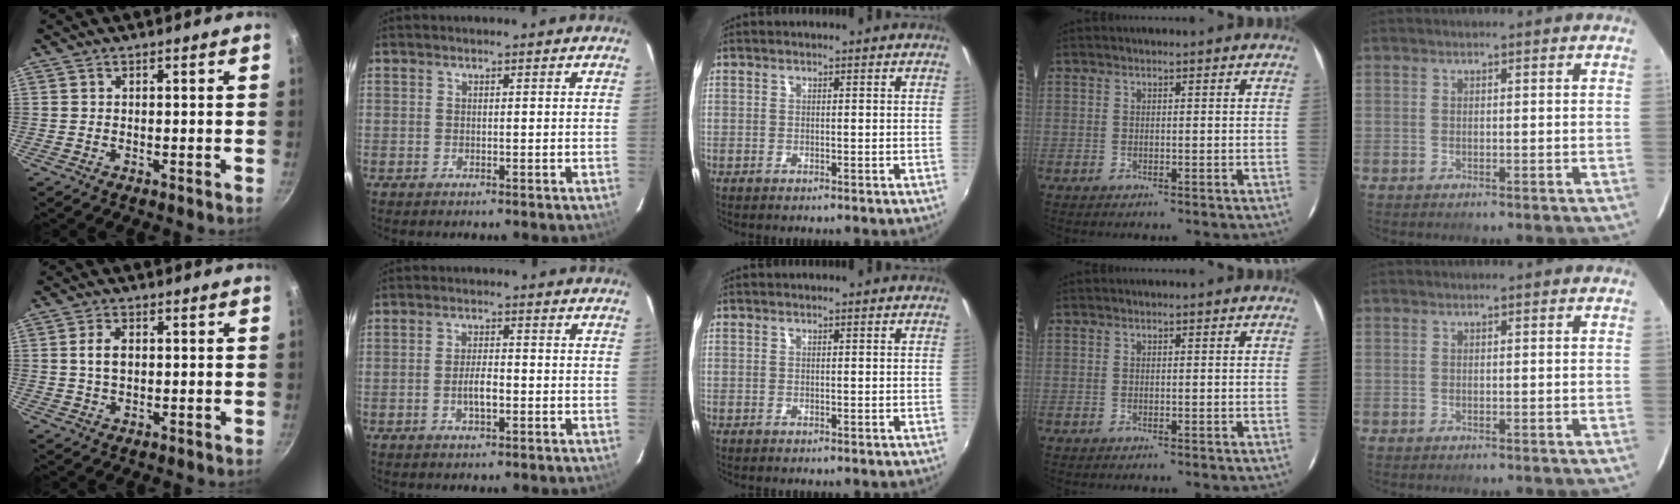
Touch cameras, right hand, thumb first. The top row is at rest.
{"thumb": {"total": 3.8, "force": [0.5, 2.3, 3.0], "torque": [-0.048, 0.005, 0.008]}, "index": {"total": 3.7, "force": [-1.2, 1.3, 3.3], "torque": [-0.062, -0.001, -0.019]}}